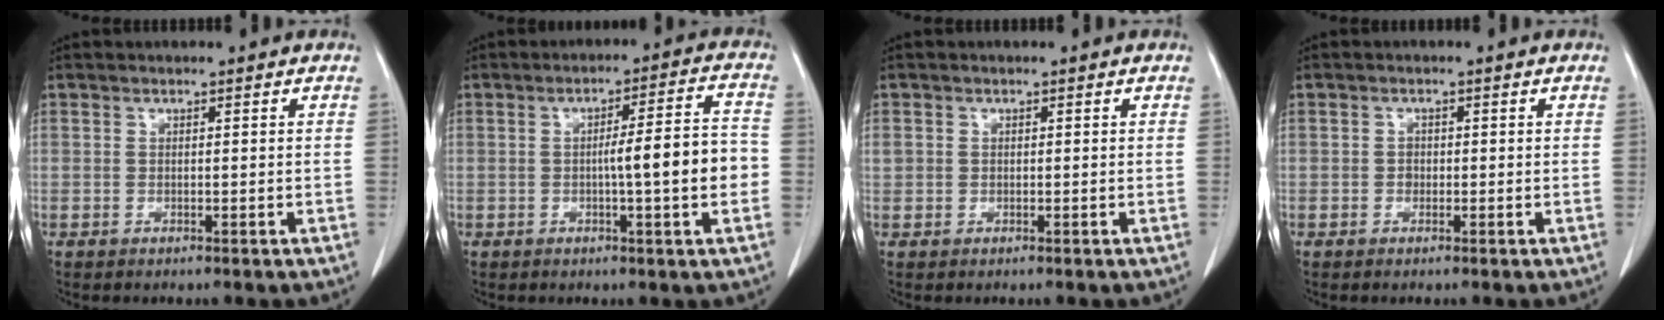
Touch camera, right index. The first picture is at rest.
{"total": 9.1, "force": [-1.4, 0.2, 9.0], "torque": [-0.126, 0.015, -0.022]}
{"total": 1.3, "force": [0.2, 1.2, 0.4], "torque": [-0.005, 0.011, 0.006]}
{"total": 1.0, "force": [-0.2, 0.9, 0.4], "torque": [-0.003, 0.004, -0.003]}